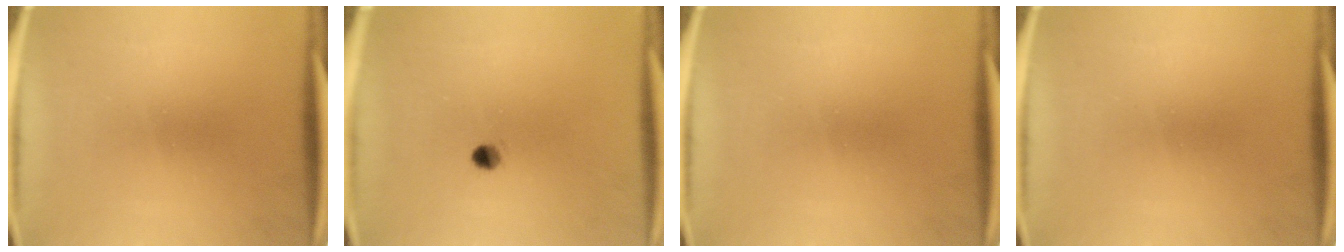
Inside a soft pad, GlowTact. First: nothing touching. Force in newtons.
{"total": 2.0}
{"total": 0.0}
{"total": 0.0}